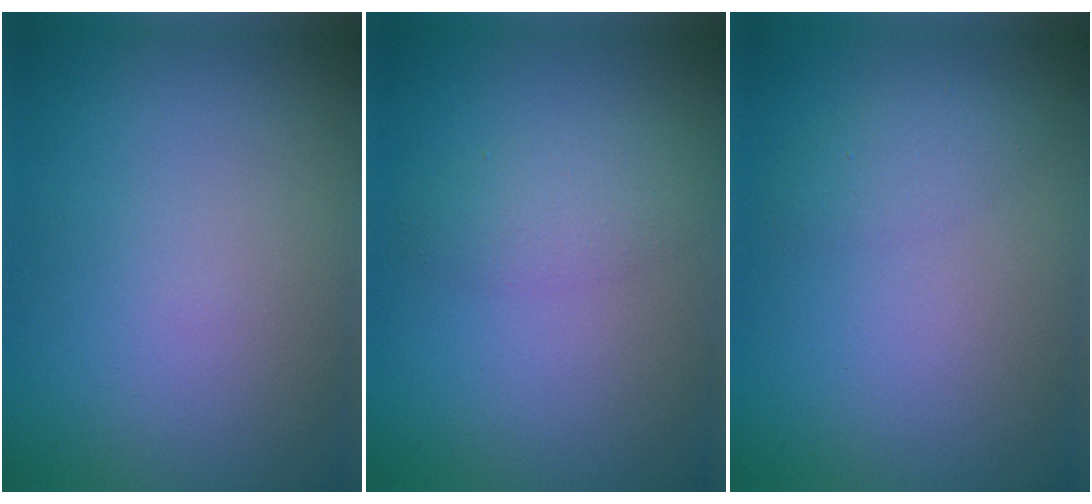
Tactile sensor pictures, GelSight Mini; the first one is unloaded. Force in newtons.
{"total": 2.4, "press": 2.4, "slide": 0.1}
{"total": 1.5, "press": 1.5, "slide": 0.1}